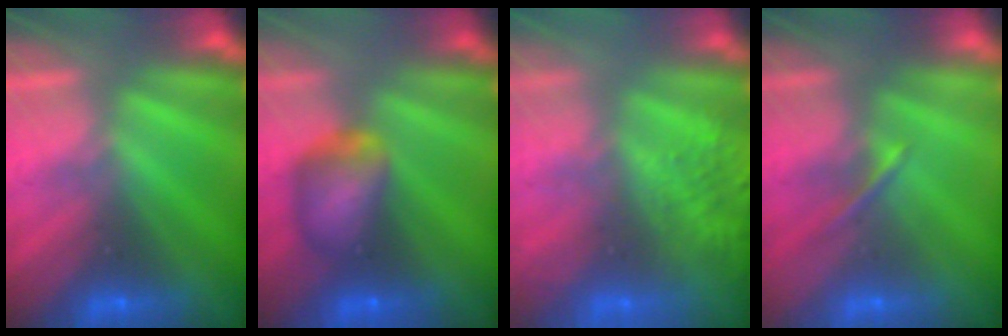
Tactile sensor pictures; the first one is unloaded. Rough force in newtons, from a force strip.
{"total": 7.0}
{"total": 6.7}
{"total": 1.4}